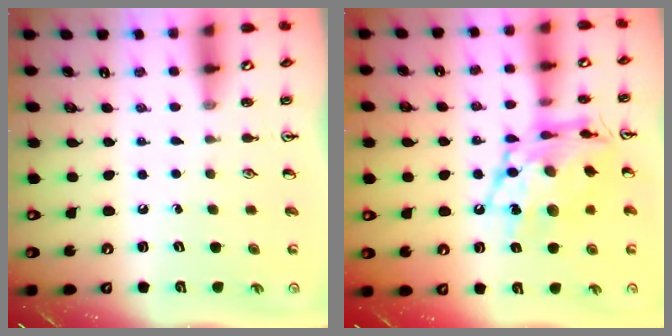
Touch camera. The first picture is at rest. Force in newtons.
{"total": 17.2, "press": 17.1, "slide": 1.7}